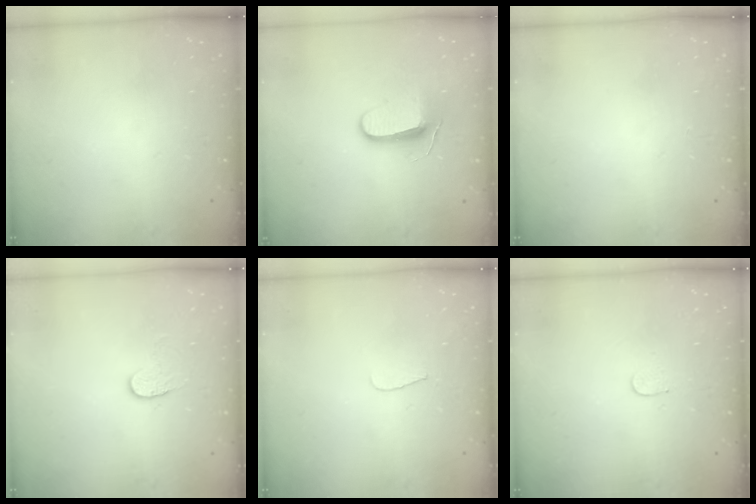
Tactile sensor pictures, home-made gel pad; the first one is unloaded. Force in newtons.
{"total": 8.7, "press": 8.7, "slide": 0.7}
{"total": 0.0}
{"total": 3.8, "press": 3.8, "slide": 0.4}
{"total": 4.3, "press": 4.2, "slide": 0.4}
{"total": 3.7, "press": 3.7, "slide": 0.3}